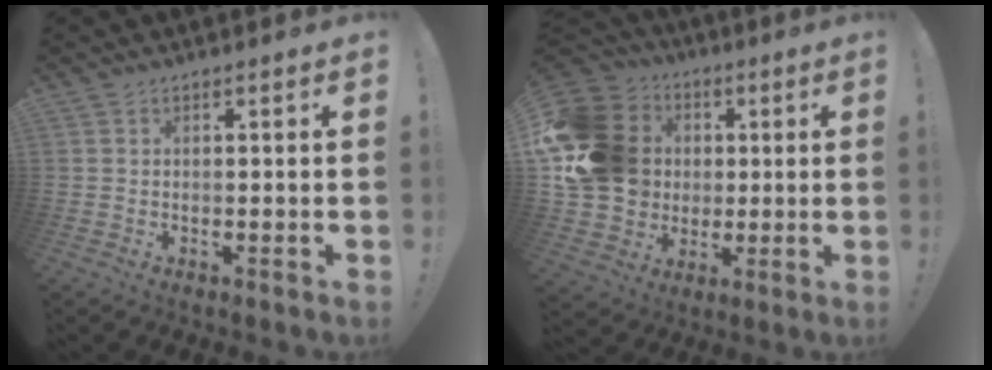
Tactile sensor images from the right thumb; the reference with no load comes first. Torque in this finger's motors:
{"motor_torque": [1.74, 1.75, 0.86, 0.28, 0.52]}